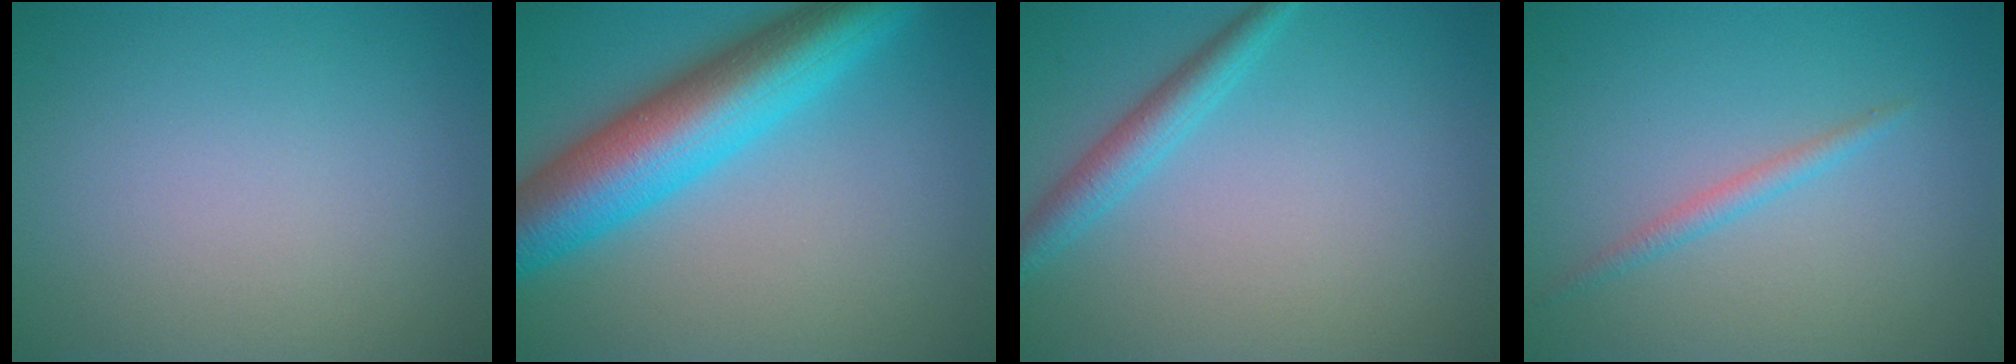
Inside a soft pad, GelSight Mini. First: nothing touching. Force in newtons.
{"total": 10.1, "press": 10.1, "slide": 0.2}
{"total": 2.6, "press": 2.6, "slide": 0.1}
{"total": 1.3, "press": 1.3, "slide": 0.1}